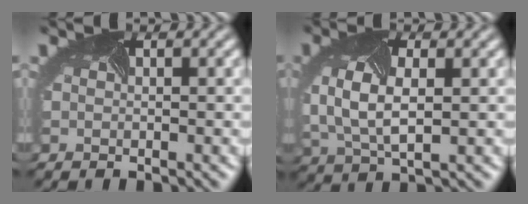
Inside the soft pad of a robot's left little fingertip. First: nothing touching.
{"total": 5.4, "force": [0.1, 3.0, 4.4], "torque": [-0.105, -0.007, 0.003]}